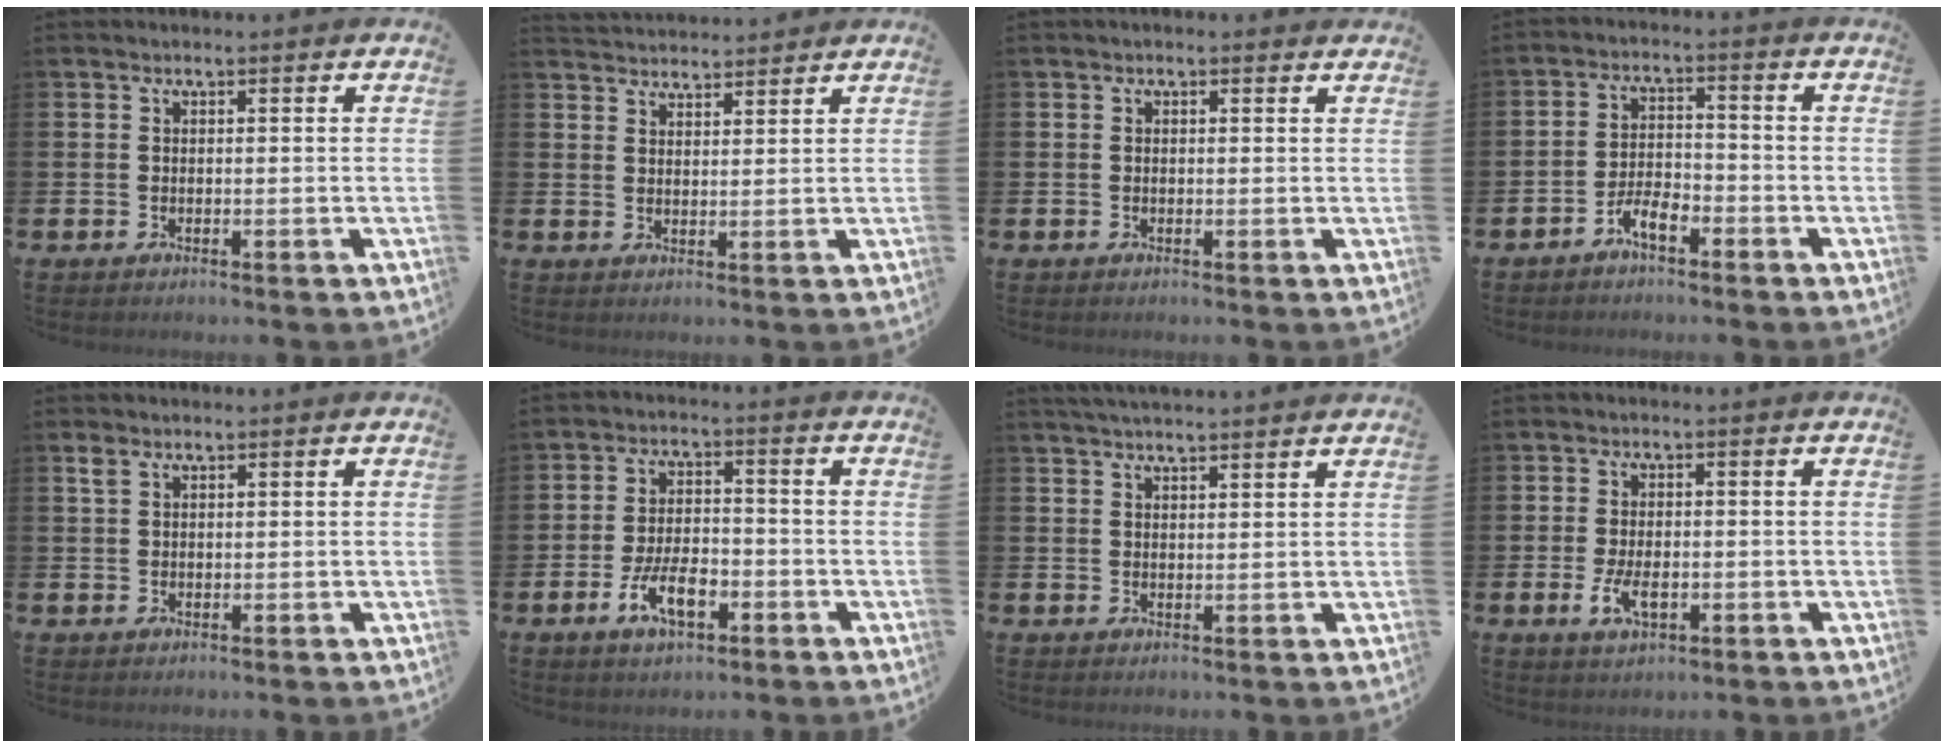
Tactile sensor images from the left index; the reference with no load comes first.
{"total": 3.1, "force": [3.1, 0.5, -0.2], "torque": [-0.001, -0.016, 0.057]}
{"total": 0.0}
{"total": 3.6, "force": [-2.6, 1.2, 2.3], "torque": [-0.043, 0.014, -0.049]}
{"total": 1.3, "force": [1.0, 0.7, 0.6], "torque": [-0.004, 0.000, 0.016]}
{"total": 6.0, "force": [-2.6, 2.8, 4.7], "torque": [-0.076, 0.000, -0.052]}
{"total": 2.8, "force": [2.8, -0.2, 0.2], "torque": [-0.006, -0.010, 0.050]}
{"total": 3.8, "force": [-0.7, 2.0, 3.1], "torque": [-0.051, -0.004, -0.015]}